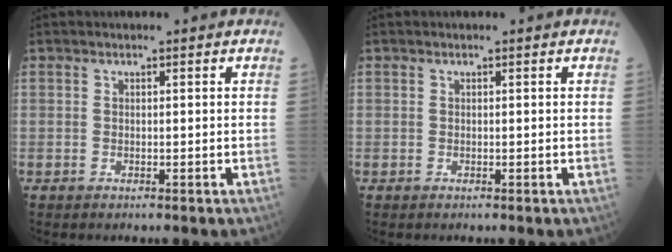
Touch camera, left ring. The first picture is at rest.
{"total": 0.0}